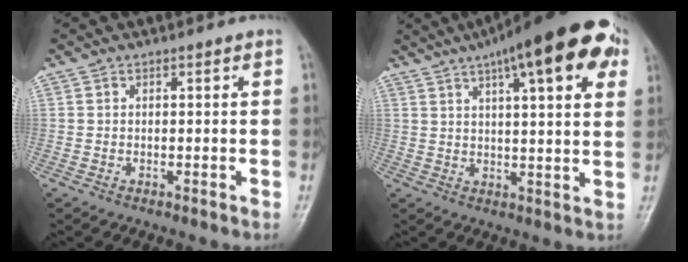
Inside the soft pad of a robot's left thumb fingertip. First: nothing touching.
{"total": 20.8, "force": [10.5, 5.8, 17.0], "torque": [-0.230, 0.007, 0.142]}